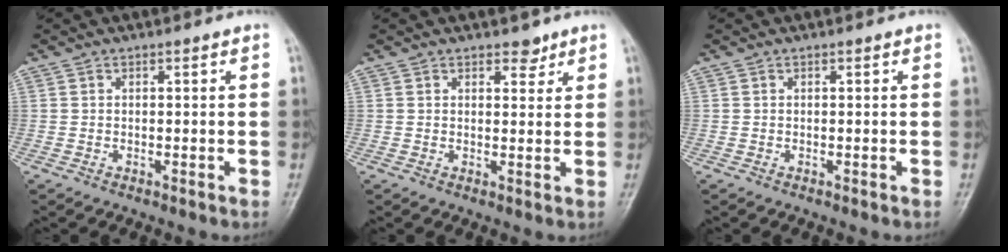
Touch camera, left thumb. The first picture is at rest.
{"total": 2.7, "force": [2.0, 1.4, 1.2], "torque": [0.002, -0.011, 0.027]}
{"total": 0.0}